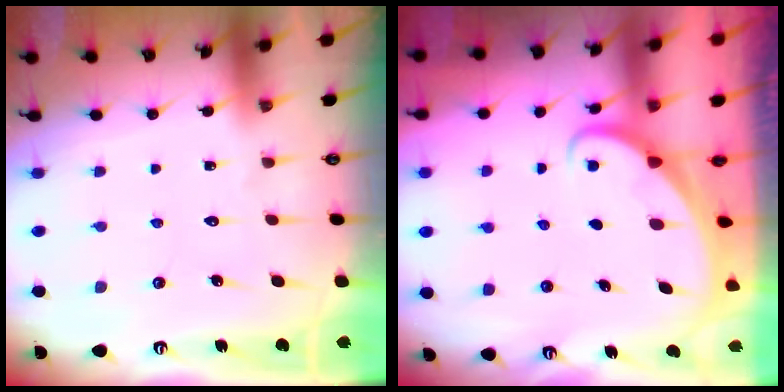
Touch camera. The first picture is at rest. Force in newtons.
{"total": 1.9, "press": 1.9, "slide": 0.1}